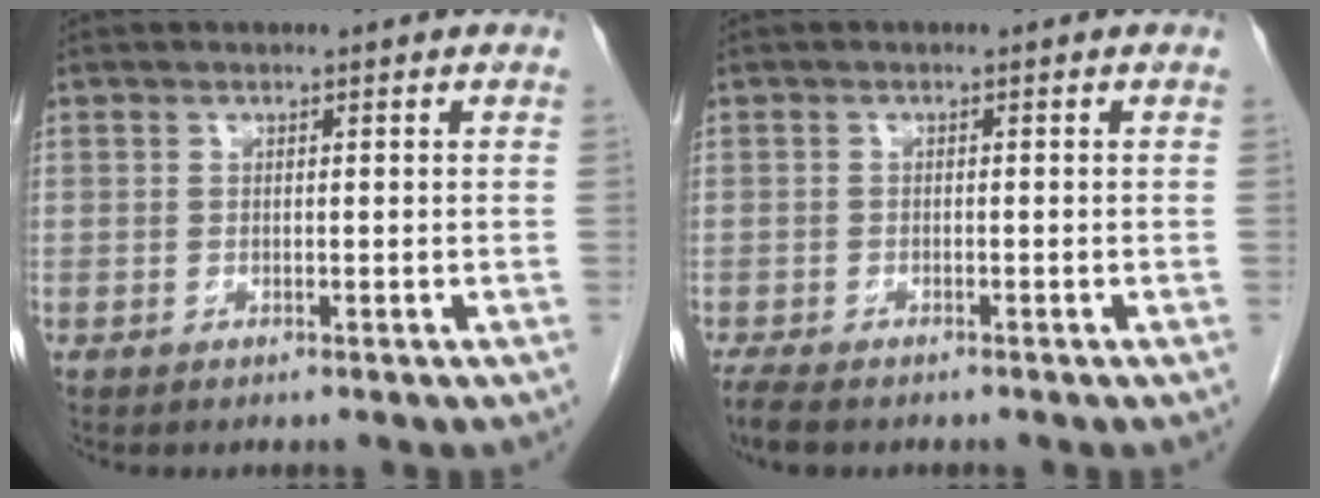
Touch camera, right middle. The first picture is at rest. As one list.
[{"total": 3.8, "force": [-3.0, 1.1, 1.9], "torque": [-0.038, -0.011, -0.047]}]